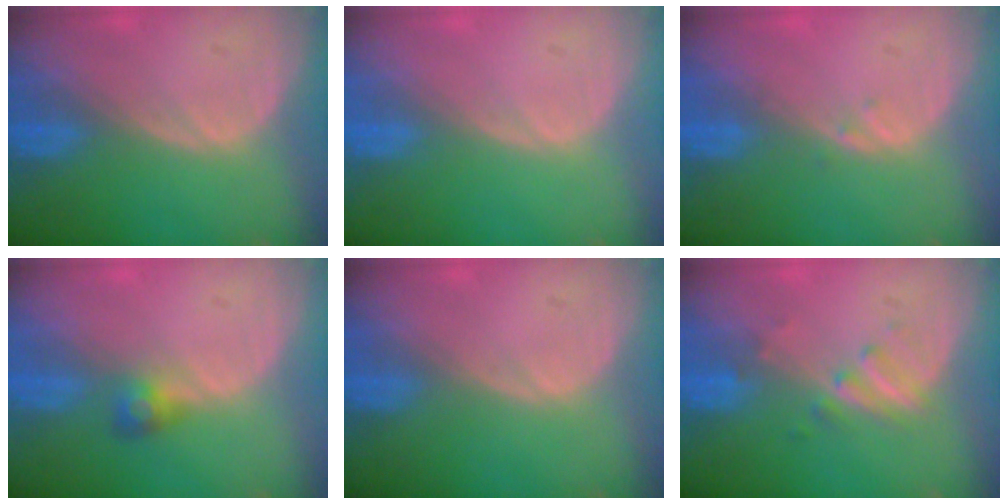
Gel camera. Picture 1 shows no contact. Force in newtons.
{"total": 0.0}
{"total": 0.7, "press": 0.6, "slide": 0.3}
{"total": 2.6, "press": 2.5, "slide": 0.7}
{"total": 0.0}
{"total": 2.7, "press": 2.7, "slide": 0.5}